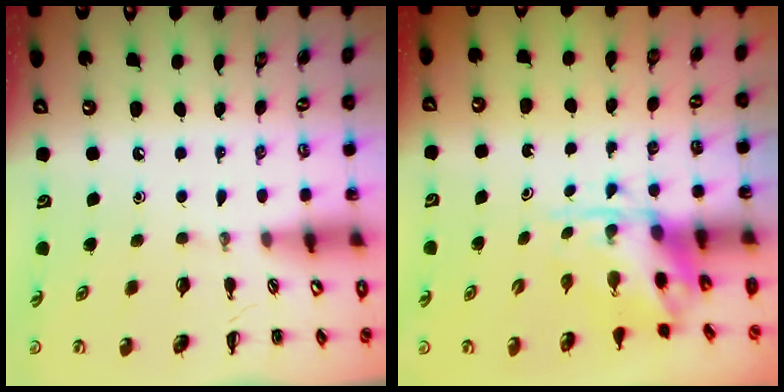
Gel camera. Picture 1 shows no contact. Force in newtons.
{"total": 4.3, "press": 4.3, "slide": 0.5}